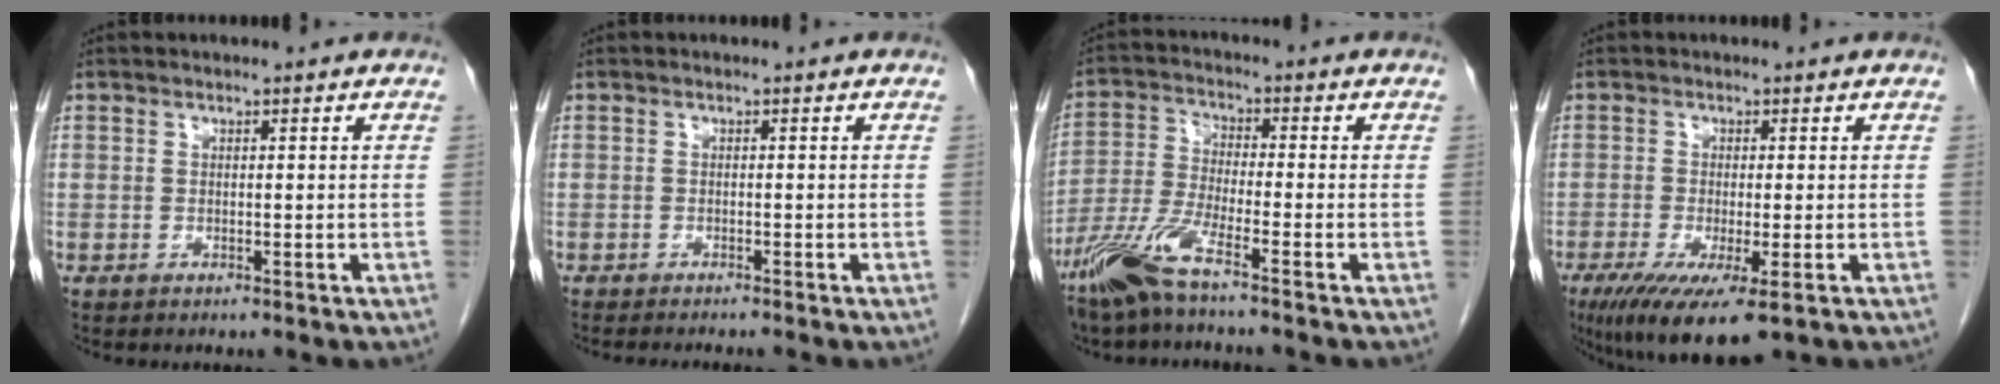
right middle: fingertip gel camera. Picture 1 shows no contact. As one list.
[{"total": 4.0, "force": [-3.5, 0.1, 1.9], "torque": [-0.018, -0.005, -0.050]}, {"total": 8.0, "force": [-5.8, 0.1, 5.5], "torque": [-0.126, -0.021, -0.122]}, {"total": 9.4, "force": [-5.4, 1.6, 7.6], "torque": [-0.120, -0.025, -0.086]}]